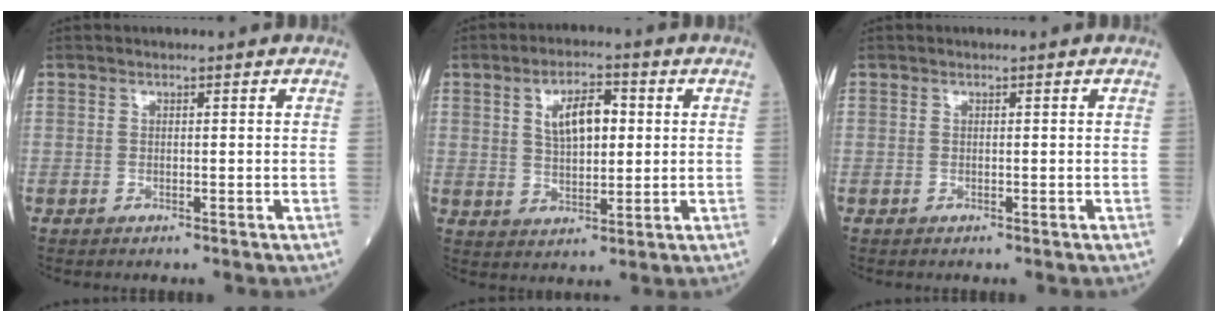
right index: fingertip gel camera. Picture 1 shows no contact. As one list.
[{"total": 7.0, "force": [1.8, 3.1, 6.1], "torque": [-0.108, 0.010, 0.035]}, {"total": 0.0}]